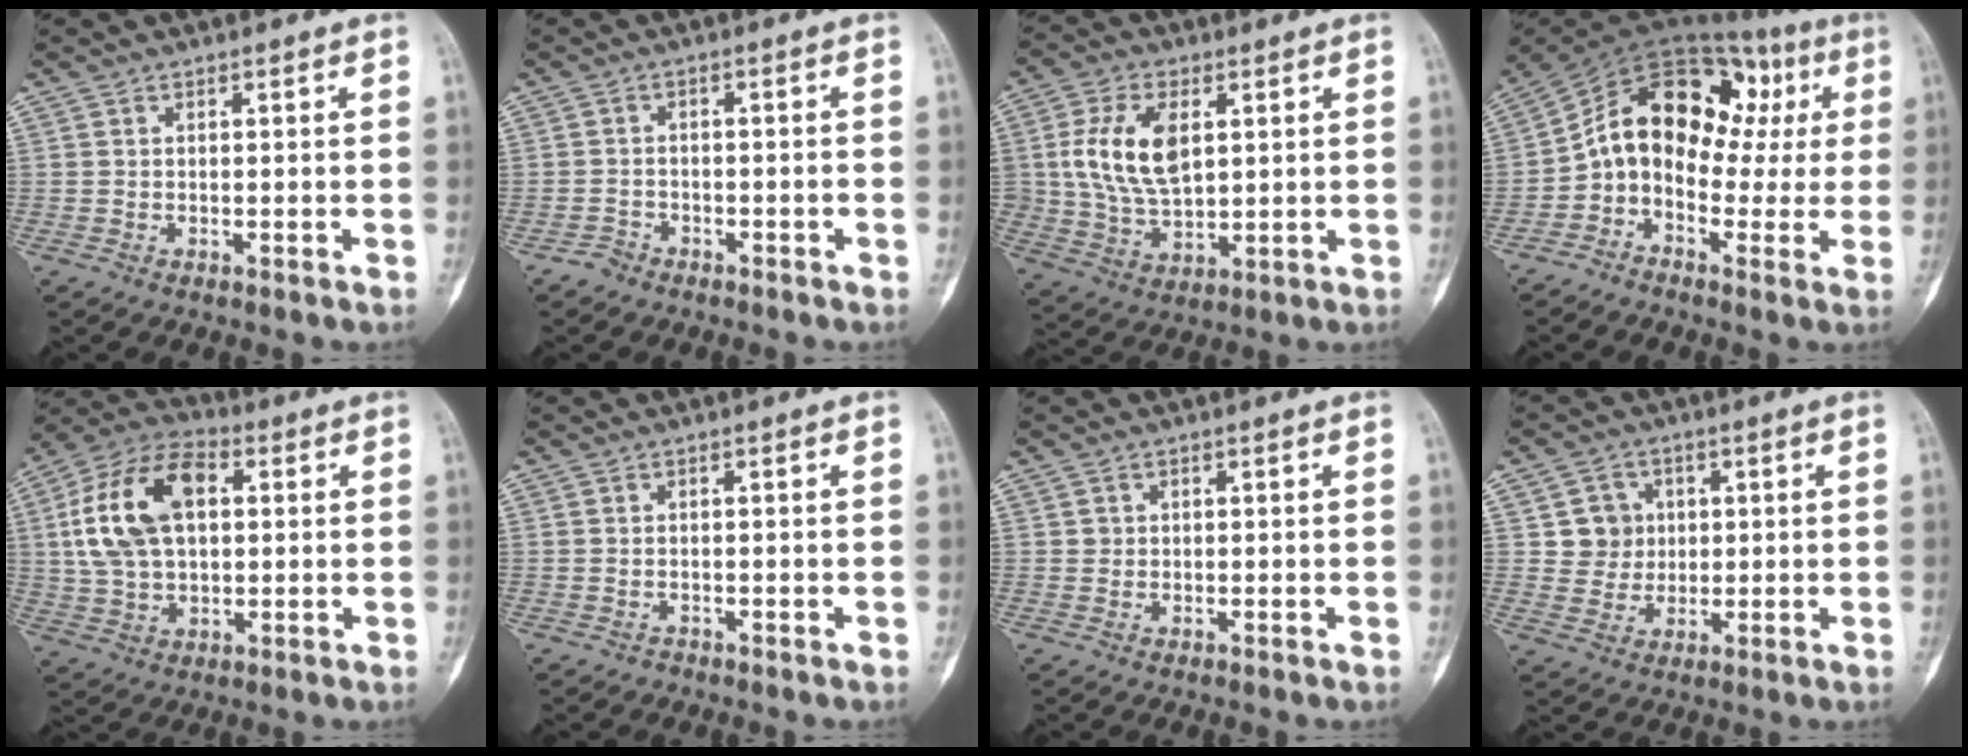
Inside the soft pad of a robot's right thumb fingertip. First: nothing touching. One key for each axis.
{"total": 2.3, "fx": -1.8, "fy": 1.4, "fz": 0.1, "tx": 0.001, "ty": 0.013, "tz": -0.033}
{"total": 13.2, "fx": 2.8, "fy": 7.8, "fz": 10.2, "tx": -0.184, "ty": -0.005, "tz": 0.056}
{"total": 18.5, "fx": 1.3, "fy": 13.2, "fz": 12.9, "tx": -0.154, "ty": 0.069, "tz": 0.013}
{"total": 17.5, "fx": 3.3, "fy": 10.5, "fz": 13.5, "tx": -0.246, "ty": 0.021, "tz": 0.055}
{"total": 0.6, "fx": -0.5, "fy": 0.4, "fz": -0.2, "tx": 0.000, "ty": 0.002, "tz": -0.010}
{"total": 1.1, "fx": 0.2, "fy": 1.0, "fz": 0.1, "tx": 0.015, "ty": 0.003, "tz": 0.001}
{"total": 6.2, "fx": 1.4, "fy": 5.9, "fz": 1.2, "tx": 0.016, "ty": 0.002, "tz": 0.023}